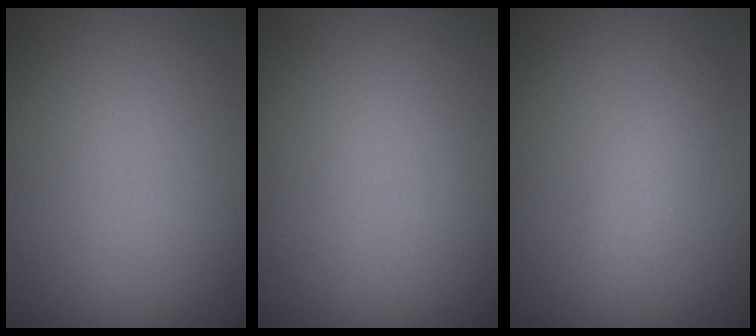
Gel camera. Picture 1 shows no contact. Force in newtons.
{"total": 0.0}
{"total": 1.6, "press": 1.6, "slide": 0.1}